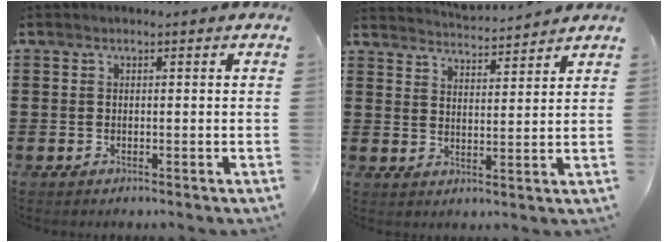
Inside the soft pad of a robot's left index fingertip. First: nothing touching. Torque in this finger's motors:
{"motor_torque": [1.60, -0.54, 0.06, 0.07]}